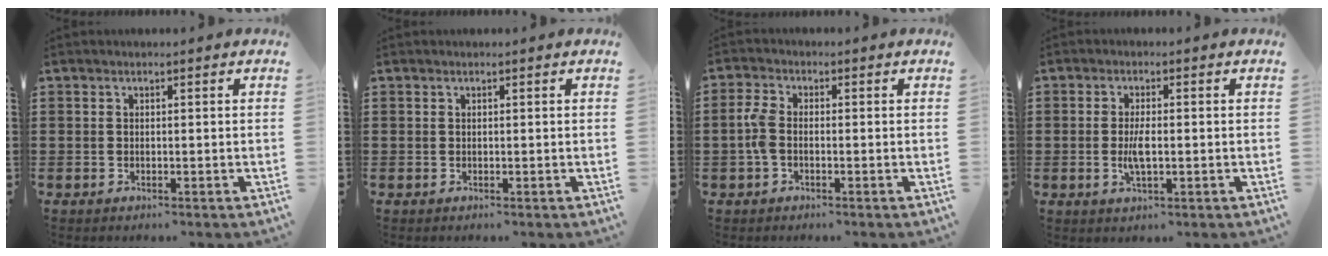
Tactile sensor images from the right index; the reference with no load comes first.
{"total": 0.0}
{"total": 3.3, "force": [-0.7, 1.7, 2.7], "torque": [-0.078, -0.006, -0.021]}
{"total": 3.8, "force": [-0.5, 1.1, 3.6], "torque": [-0.079, -0.006, -0.013]}